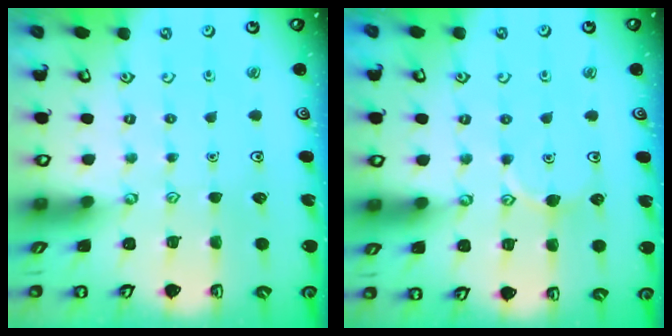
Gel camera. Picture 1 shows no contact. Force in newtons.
{"total": 5.9, "press": 5.9, "slide": 0.3}